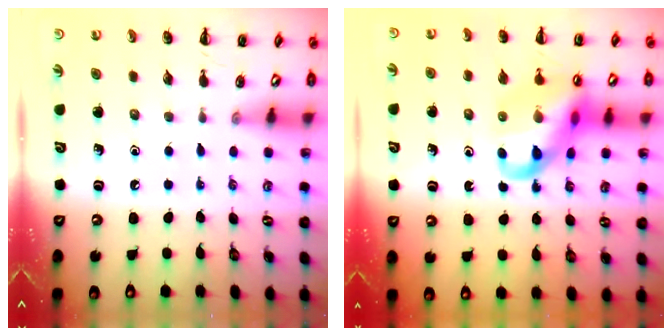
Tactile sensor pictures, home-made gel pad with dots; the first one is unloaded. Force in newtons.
{"total": 14.3, "press": 14.0, "slide": 2.9}